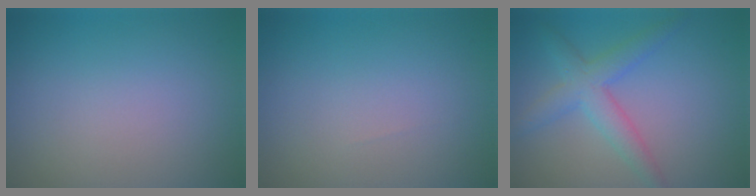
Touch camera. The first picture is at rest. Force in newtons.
{"total": 0.0}
{"total": 3.7, "press": 3.7, "slide": 0.1}